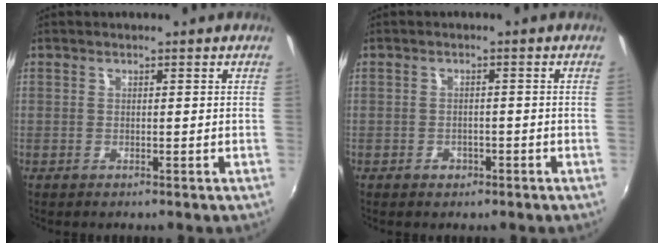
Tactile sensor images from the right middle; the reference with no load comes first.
{"total": 2.2, "force": [-1.2, 1.7, 0.6], "torque": [-0.012, -0.002, -0.017]}